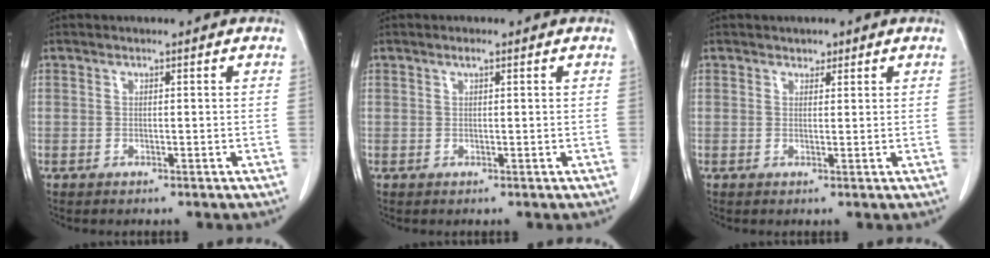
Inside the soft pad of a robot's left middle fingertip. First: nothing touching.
{"total": 0.8, "force": [0.5, 0.1, 0.6], "torque": [-0.011, 0.000, 0.007]}
{"total": 1.1, "force": [0.9, 0.7, 0.3], "torque": [-0.002, -0.004, 0.011]}